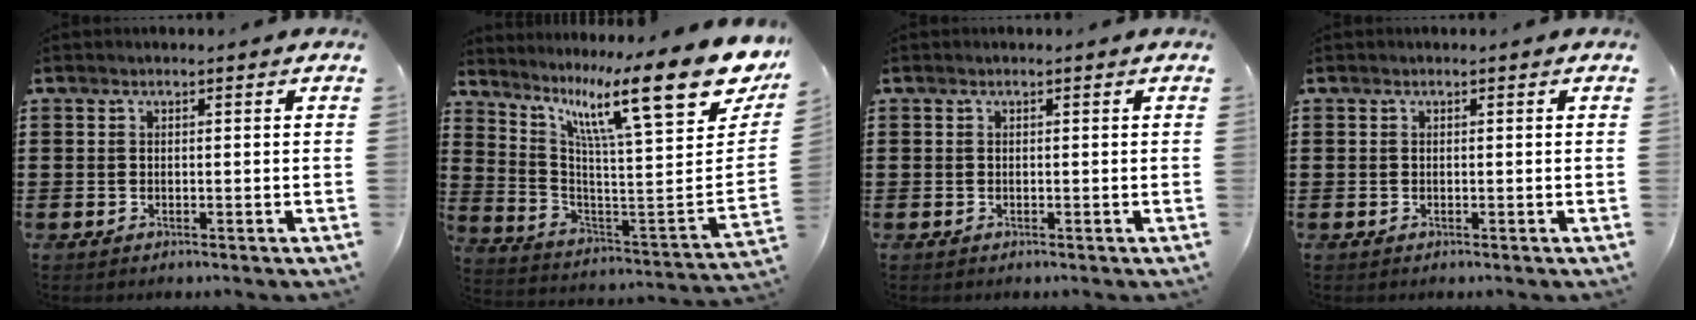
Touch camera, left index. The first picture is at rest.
{"total": 16.3, "force": [9.7, 2.2, 12.9], "torque": [-0.231, -0.074, 0.147]}
{"total": 0.0}
{"total": 0.0}